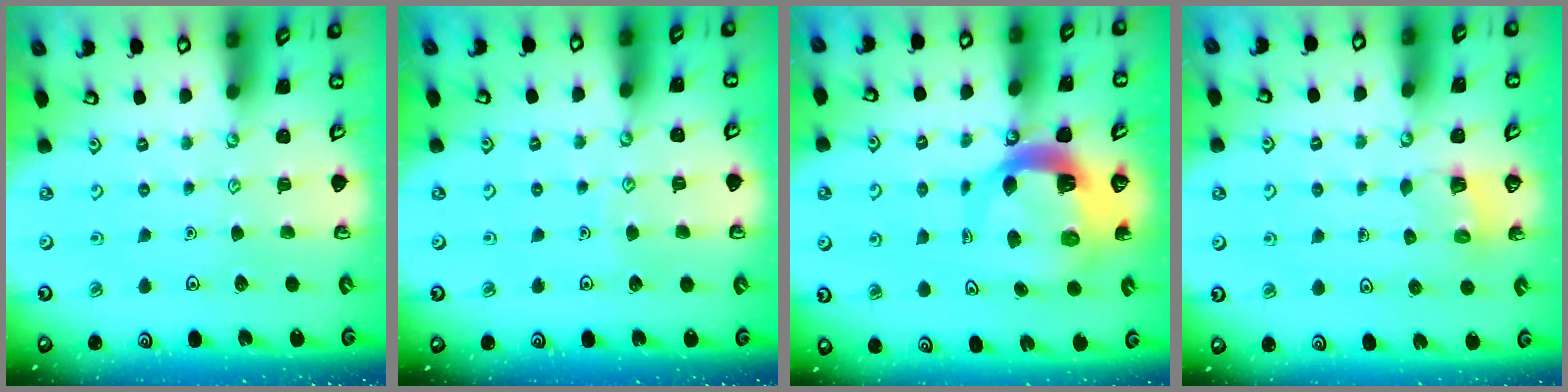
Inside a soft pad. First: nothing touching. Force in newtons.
{"total": 3.5, "press": 3.5, "slide": 0.3}
{"total": 8.4, "press": 8.3, "slide": 0.9}
{"total": 2.6, "press": 2.6, "slide": 0.3}